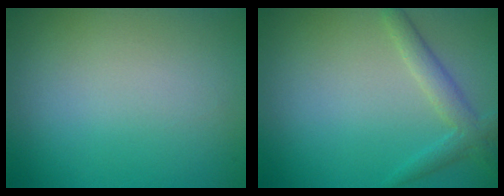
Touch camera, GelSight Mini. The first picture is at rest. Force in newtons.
{"total": 2.5, "press": 2.5, "slide": 0.1}